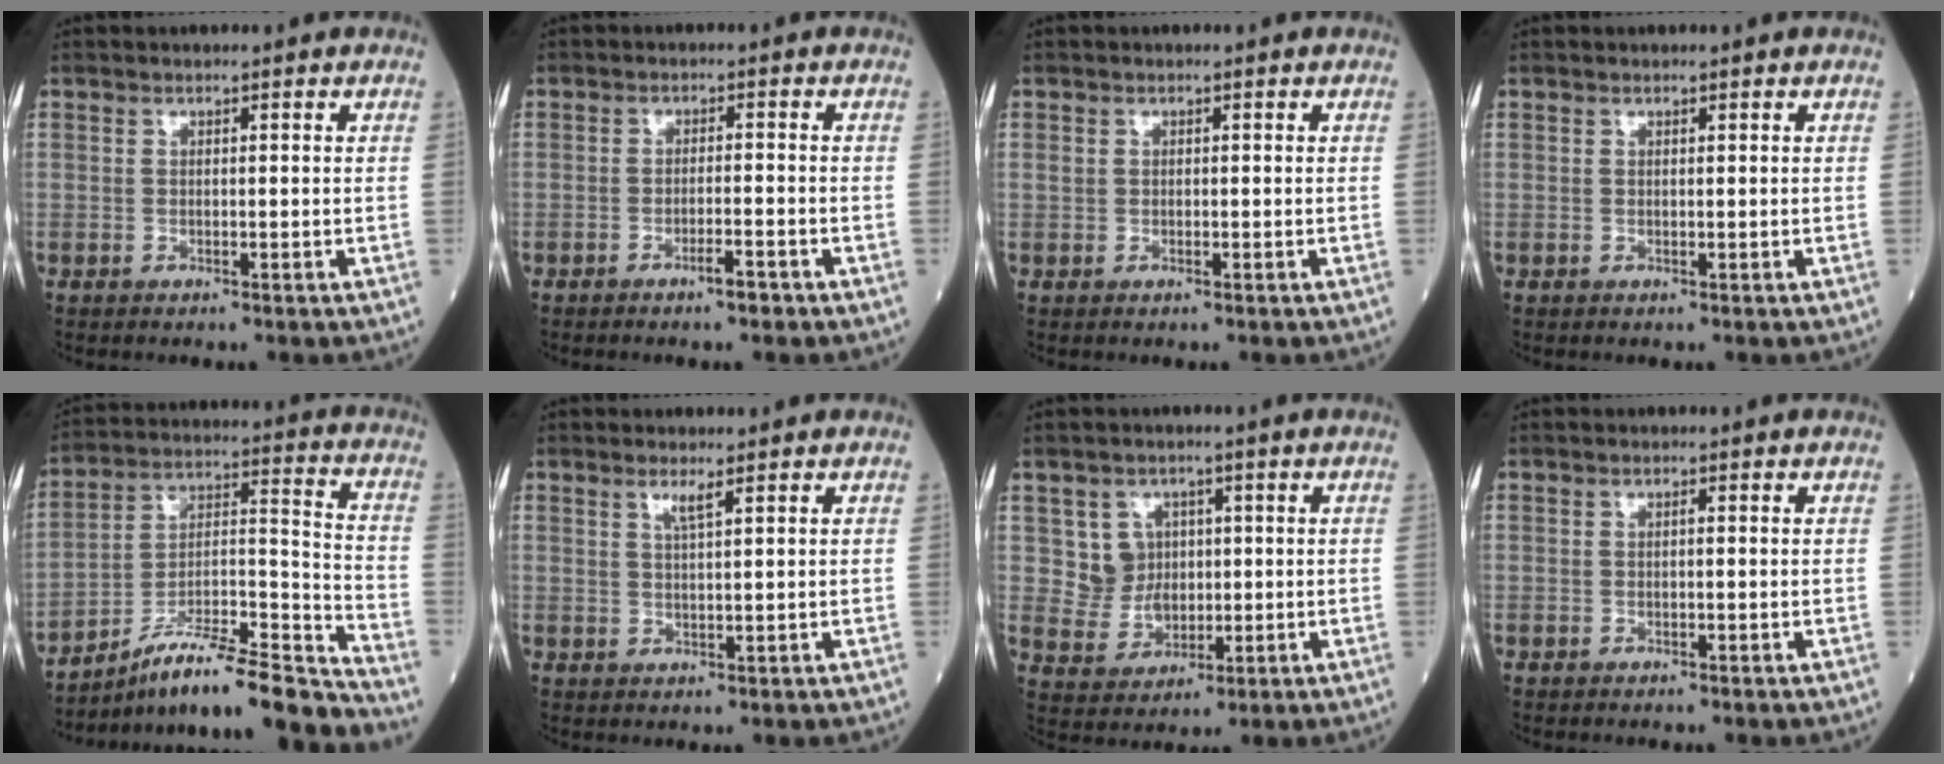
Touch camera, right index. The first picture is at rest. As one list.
[{"total": 2.5, "force": [-1.8, 0.1, 1.8], "torque": [-0.028, 0.001, -0.029]}, {"total": 0.9, "force": [-0.1, 0.6, 0.6], "torque": [-0.019, 0.002, -0.001]}, {"total": 0.0}, {"total": 18.1, "force": [-15.8, 0.0, 8.8], "torque": [-0.142, 0.030, -0.269]}, {"total": 2.0, "force": [1.2, -0.2, 1.5], "torque": [-0.032, -0.003, 0.024]}, {"total": 5.6, "force": [1.3, 5.2, 1.3], "torque": [-0.018, 0.012, 0.031]}, {"total": 0.0}]